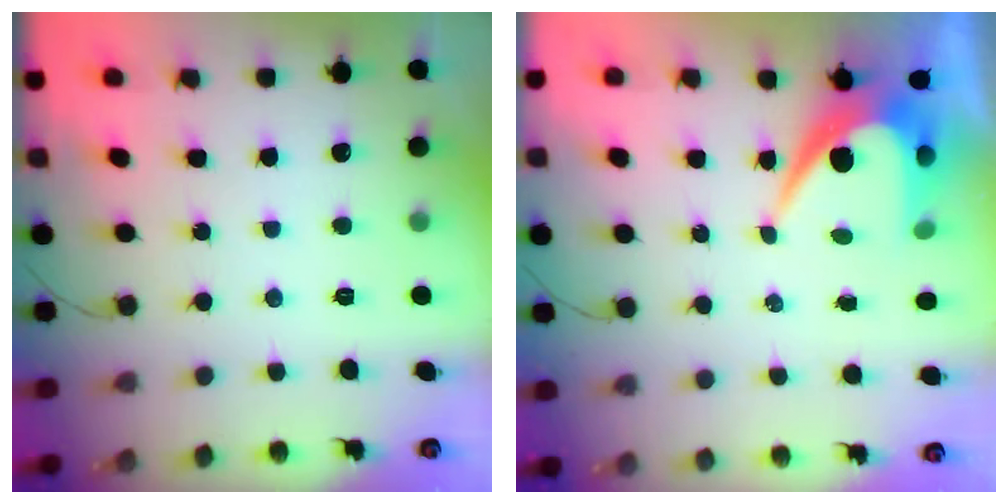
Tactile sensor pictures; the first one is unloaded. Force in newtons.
{"total": 9.3, "press": 9.3, "slide": 0.7}